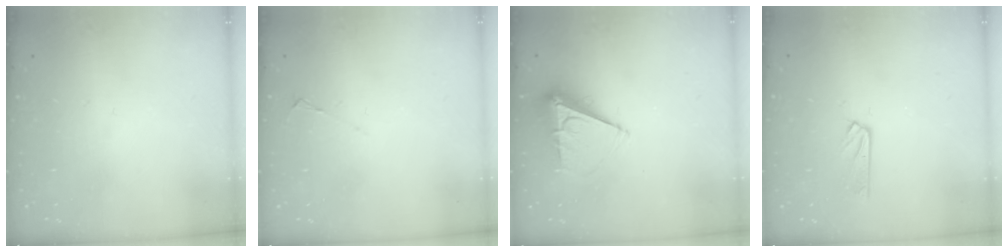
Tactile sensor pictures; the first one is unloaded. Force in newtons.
{"total": 1.7, "press": 1.7, "slide": 0.3}
{"total": 7.0, "press": 7.0, "slide": 0.3}
{"total": 2.6, "press": 2.5, "slide": 0.3}